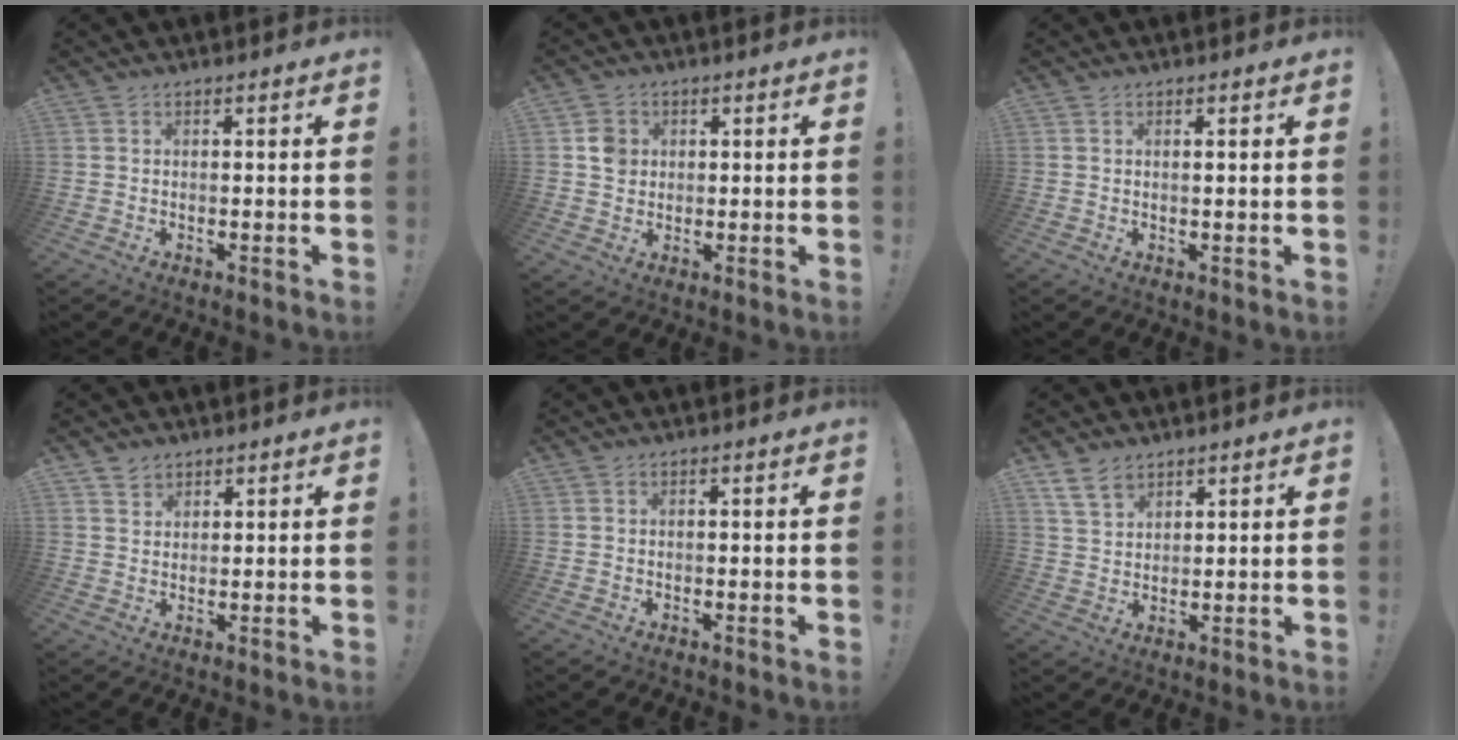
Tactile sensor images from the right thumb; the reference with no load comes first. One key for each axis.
{"total": 4.7, "fx": 0.9, "fy": 4.3, "fz": 1.7, "tx": -0.014, "ty": 0.002, "tz": 0.016}
{"total": 1.1, "fx": 0.5, "fy": -0.3, "fz": 0.9, "tx": -0.004, "ty": -0.007, "tz": 0.005}
{"total": 2.6, "fx": 1.9, "fy": 1.6, "fz": 0.5, "tx": -0.006, "ty": -0.010, "tz": 0.036}
{"total": 0.0}
{"total": 6.8, "fx": 4.7, "fy": 3.8, "fz": 3.0, "tx": -0.056, "ty": -0.016, "tz": 0.092}